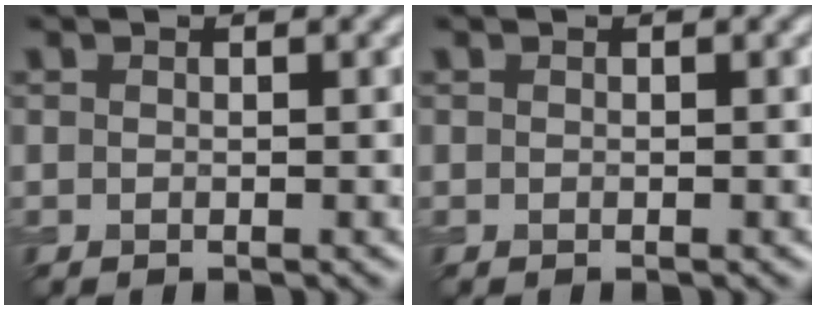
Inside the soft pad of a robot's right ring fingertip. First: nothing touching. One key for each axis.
{"total": 0.0}